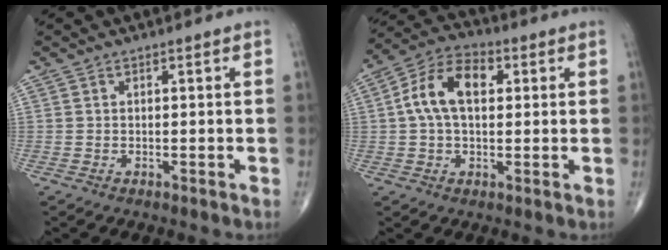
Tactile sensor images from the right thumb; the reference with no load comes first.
{"total": 11.0, "force": [1.9, 6.5, 8.7], "torque": [-0.158, 0.026, 0.027]}